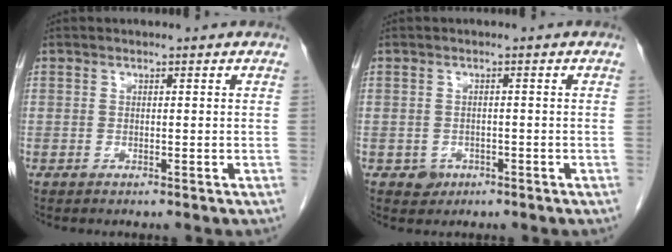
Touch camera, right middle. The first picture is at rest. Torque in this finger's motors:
{"motor_torque": [0.15, -0.02, 0.01, 0.00]}